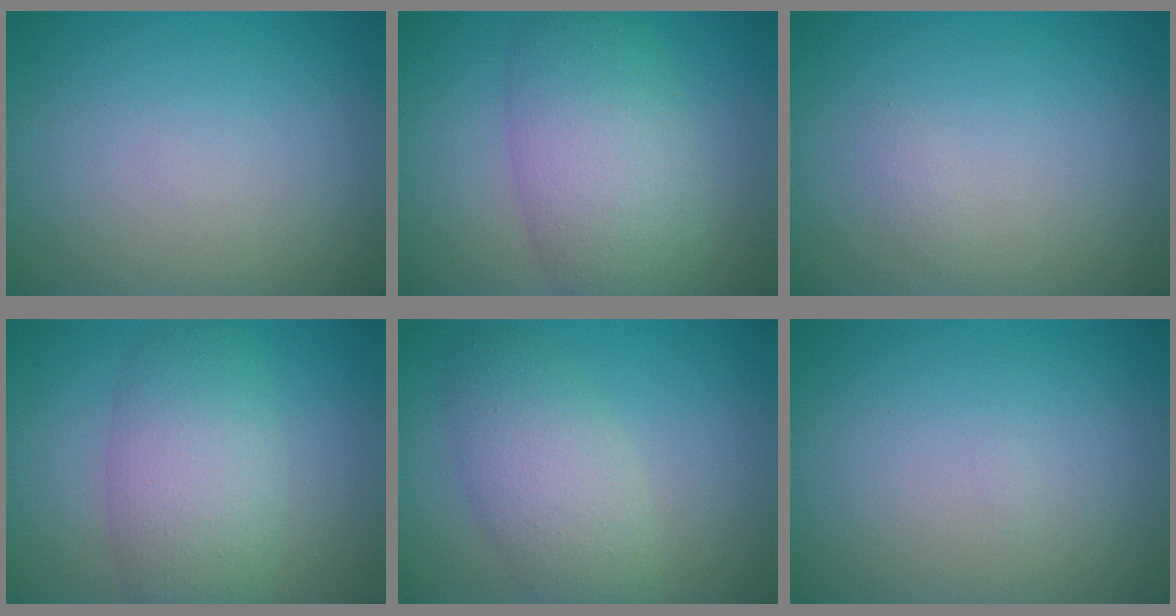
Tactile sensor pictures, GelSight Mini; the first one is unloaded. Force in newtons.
{"total": 7.6, "press": 7.6, "slide": 0.1}
{"total": 0.6, "press": 0.6, "slide": 0.0}
{"total": 6.3, "press": 6.3, "slide": 0.3}
{"total": 4.9, "press": 4.9, "slide": 0.4}
{"total": 0.0}